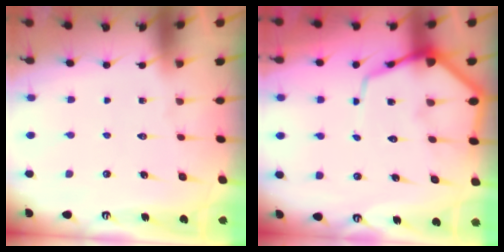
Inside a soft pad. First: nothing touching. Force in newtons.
{"total": 10.4, "press": 10.4, "slide": 0.9}